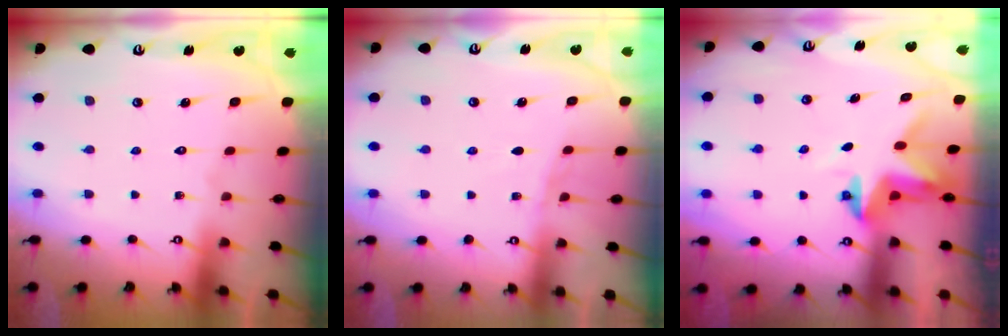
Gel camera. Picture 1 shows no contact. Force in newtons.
{"total": 4.1, "press": 4.1, "slide": 0.5}
{"total": 3.2, "press": 3.2, "slide": 0.2}